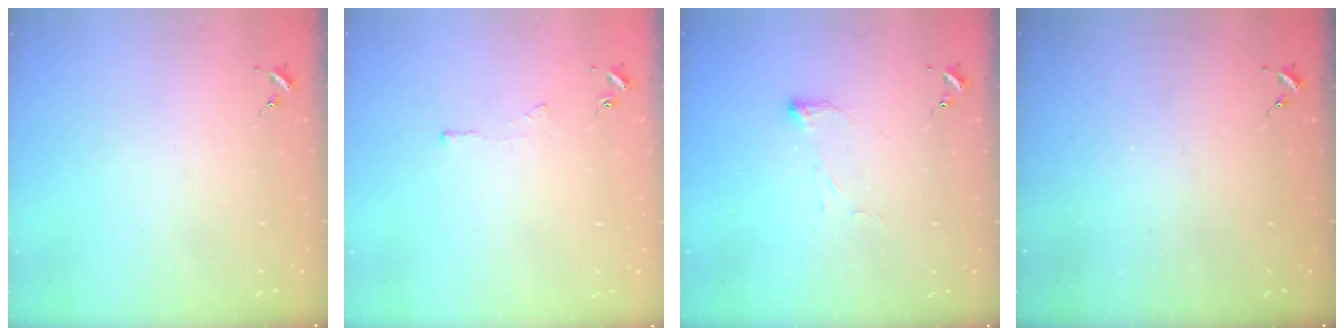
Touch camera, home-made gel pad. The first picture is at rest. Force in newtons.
{"total": 3.6, "press": 3.6, "slide": 0.4}
{"total": 4.0, "press": 3.8, "slide": 0.9}
{"total": 0.0}